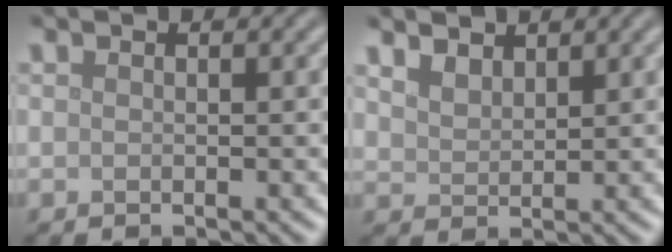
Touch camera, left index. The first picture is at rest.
{"total": 2.7, "force": [2.2, 1.3, 0.9], "torque": [-0.027, 0.001, 0.044]}